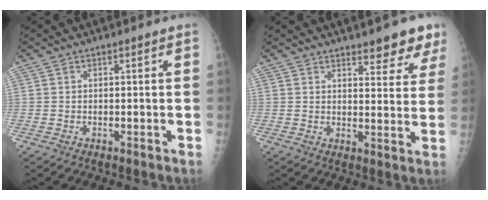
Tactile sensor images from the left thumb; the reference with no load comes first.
{"total": 7.5, "force": [5.9, 2.5, 3.9], "torque": [-0.018, -0.036, 0.065]}